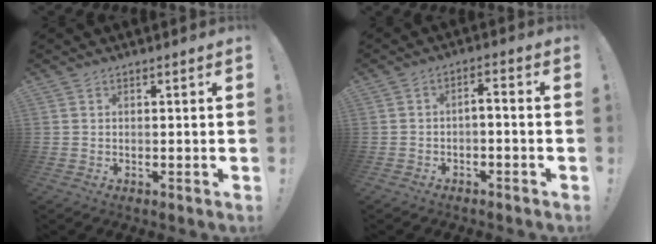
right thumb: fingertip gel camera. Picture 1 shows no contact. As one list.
[{"total": 3.2, "force": [-2.5, 0.6, 1.8], "torque": [-0.029, 0.008, -0.048]}]